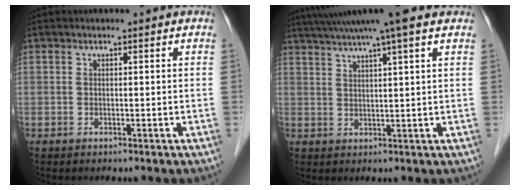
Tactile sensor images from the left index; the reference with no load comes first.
{"total": 10.4, "force": [8.3, -1.0, 6.1], "torque": [-0.110, 0.027, 0.116]}